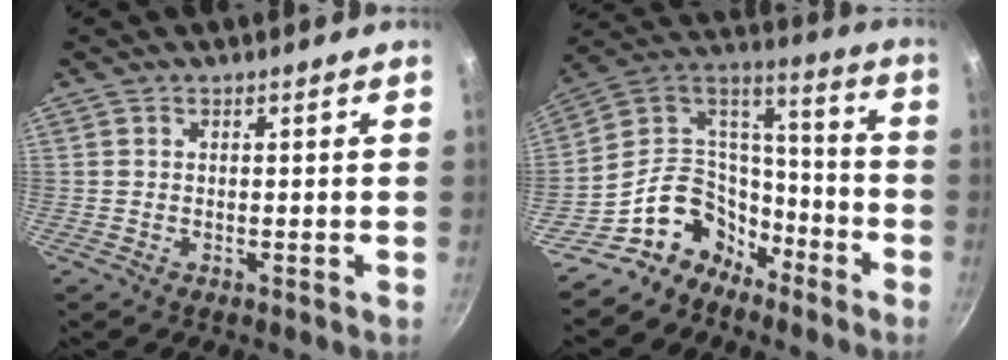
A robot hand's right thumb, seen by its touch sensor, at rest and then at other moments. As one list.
[{"total": 15.8, "force": [-10.1, 11.0, 5.0], "torque": [-0.040, 0.114, -0.191]}]